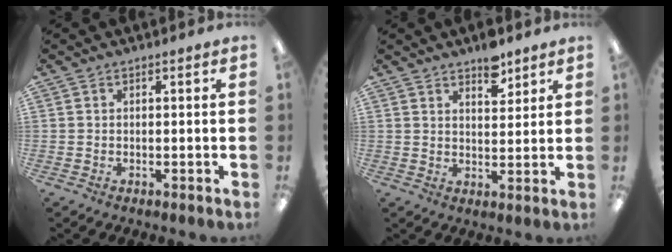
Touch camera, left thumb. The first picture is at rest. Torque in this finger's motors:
{"motor_torque": [0.45, 0.17, 0.47, -0.20, 0.00]}